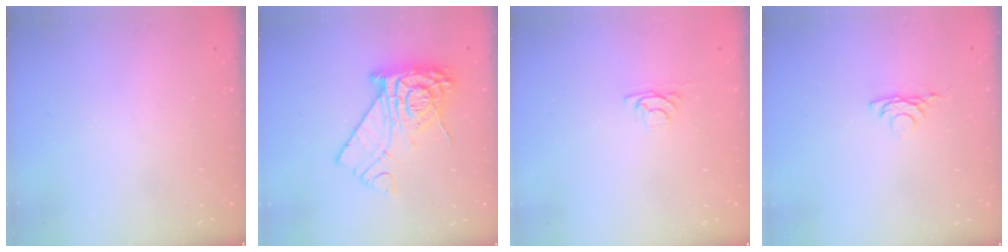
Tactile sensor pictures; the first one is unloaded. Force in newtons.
{"total": 16.5, "press": 16.4, "slide": 1.8}
{"total": 3.8, "press": 3.8, "slide": 0.4}
{"total": 4.3, "press": 4.2, "slide": 0.8}